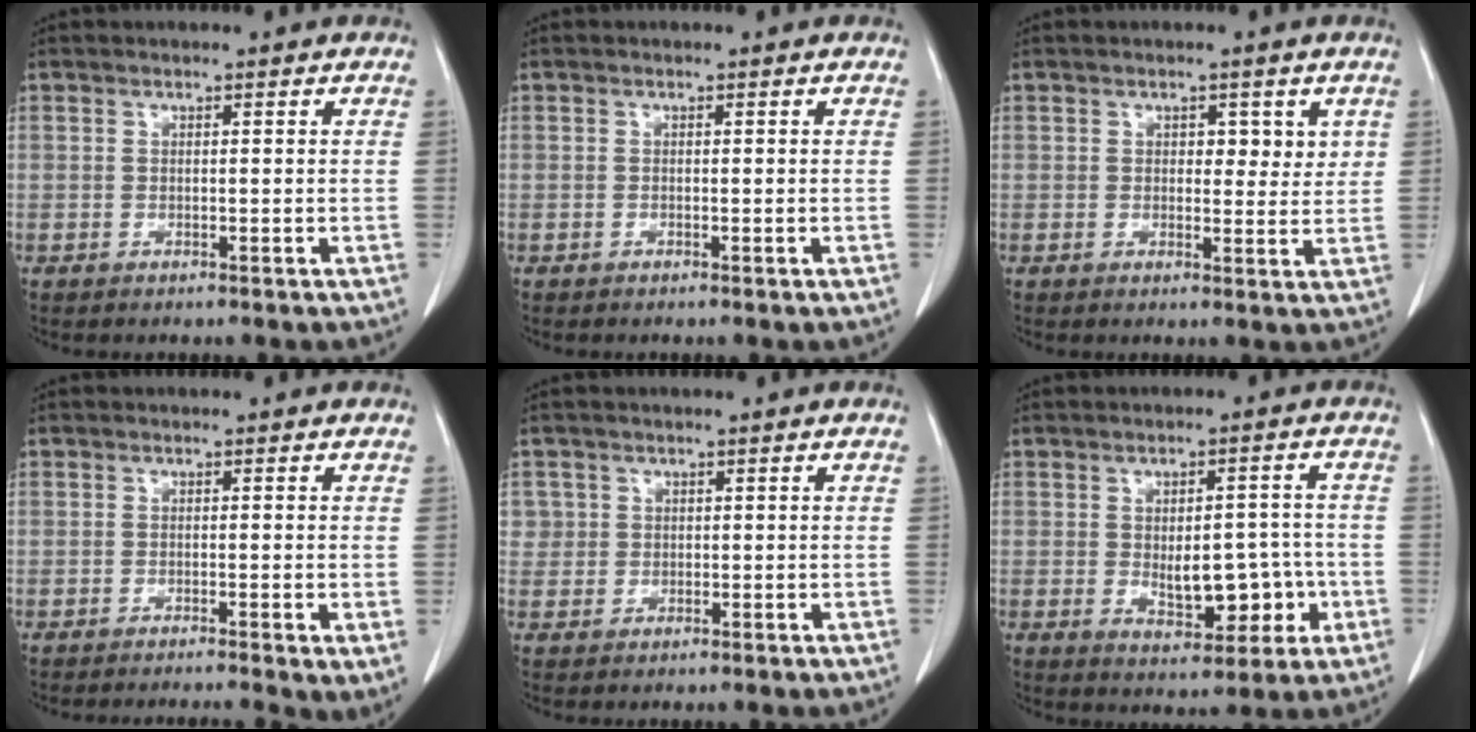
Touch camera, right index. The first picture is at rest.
{"total": 0.0}
{"total": 3.5, "force": [1.4, 2.1, 2.4], "torque": [-0.020, -0.004, 0.016]}
{"total": 4.1, "force": [-2.3, 0.8, 3.3], "torque": [-0.038, -0.013, -0.039]}
{"total": 2.2, "force": [0.7, 2.1, -0.2], "torque": [0.021, 0.002, 0.007]}
{"total": 8.6, "force": [-1.4, 4.4, 7.3], "torque": [-0.098, 0.010, -0.007]}